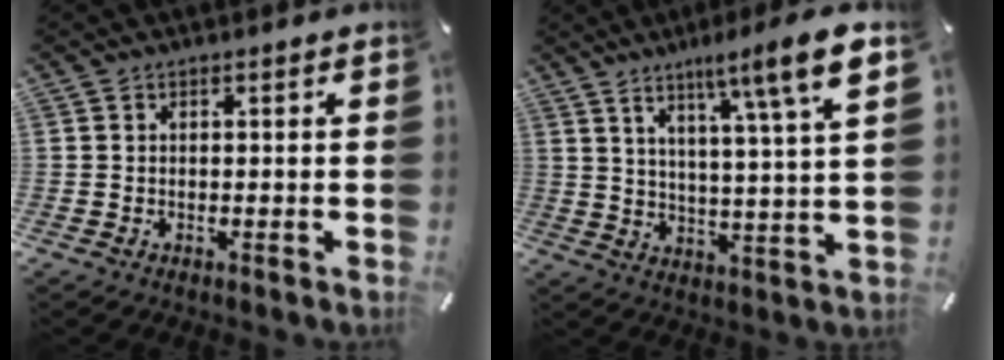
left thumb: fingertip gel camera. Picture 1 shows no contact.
{"total": 12.0, "force": [7.8, 0.2, 9.1], "torque": [-0.145, -0.044, 0.117]}